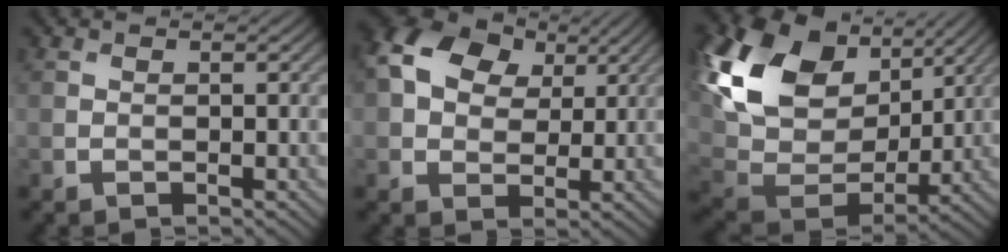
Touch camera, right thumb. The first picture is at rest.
{"total": 12.5, "force": [4.5, 8.9, 7.5], "torque": [-0.185, 0.046, 0.076]}
{"total": 17.5, "force": [7.5, 11.4, 11.1], "torque": [-0.278, 0.020, 0.149]}